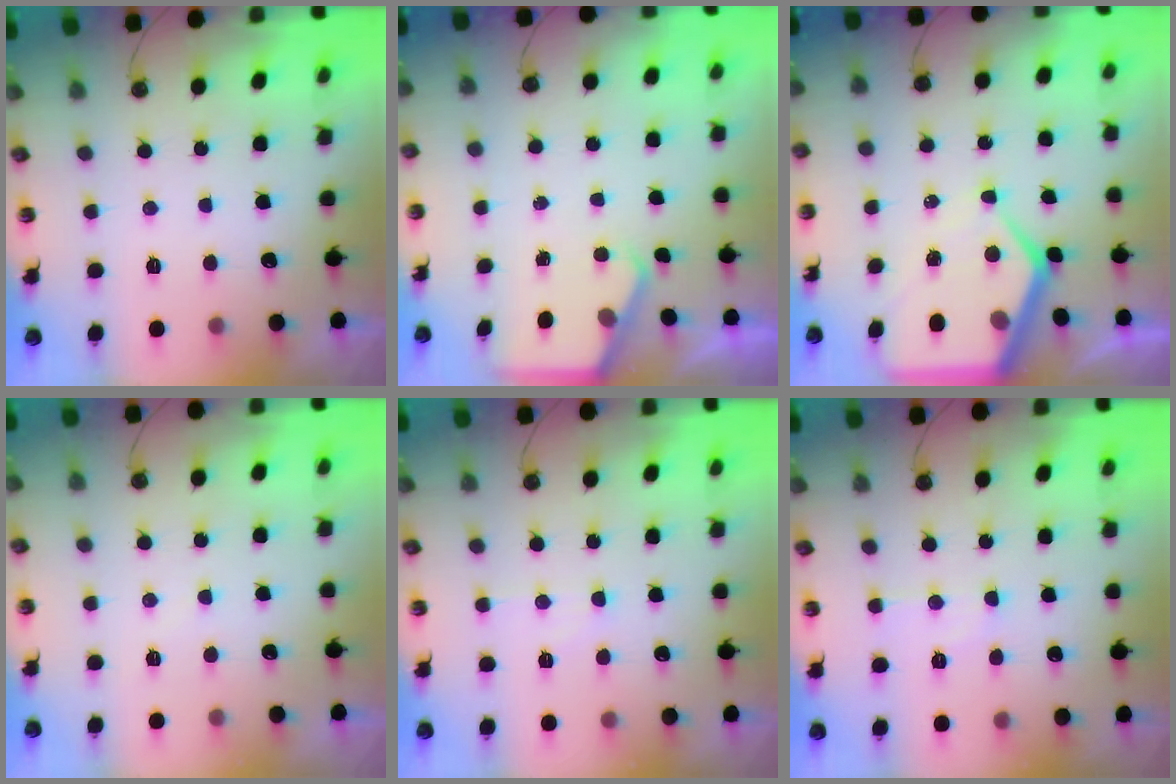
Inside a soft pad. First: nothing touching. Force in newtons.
{"total": 2.2, "press": 2.1, "slide": 0.3}
{"total": 10.4, "press": 10.4, "slide": 0.9}
{"total": 3.6, "press": 3.6, "slide": 0.5}
{"total": 4.8, "press": 4.7, "slide": 0.6}
{"total": 6.2, "press": 6.2, "slide": 0.3}